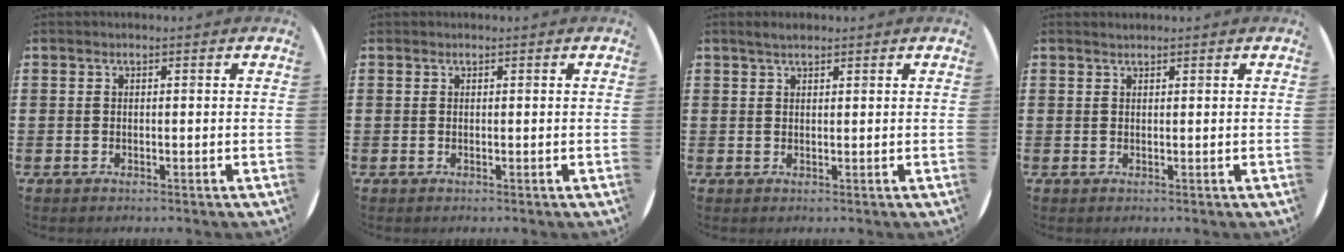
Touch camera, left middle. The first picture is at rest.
{"total": 0.0}
{"total": 1.4, "force": [1.3, 0.3, 0.6], "torque": [-0.012, 0.004, 0.023]}
{"total": 0.6, "force": [0.6, 0.0, -0.1], "torque": [0.003, 0.002, 0.010]}